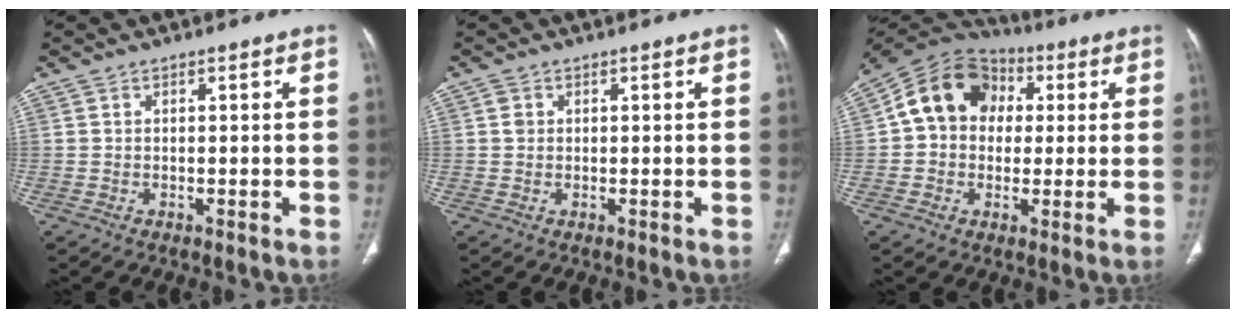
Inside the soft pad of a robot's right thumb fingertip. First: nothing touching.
{"total": 1.1, "force": [0.3, 1.0, 0.5], "torque": [-0.005, 0.001, 0.005]}
{"total": 13.8, "force": [2.2, 11.4, 7.5], "torque": [-0.110, 0.027, 0.026]}